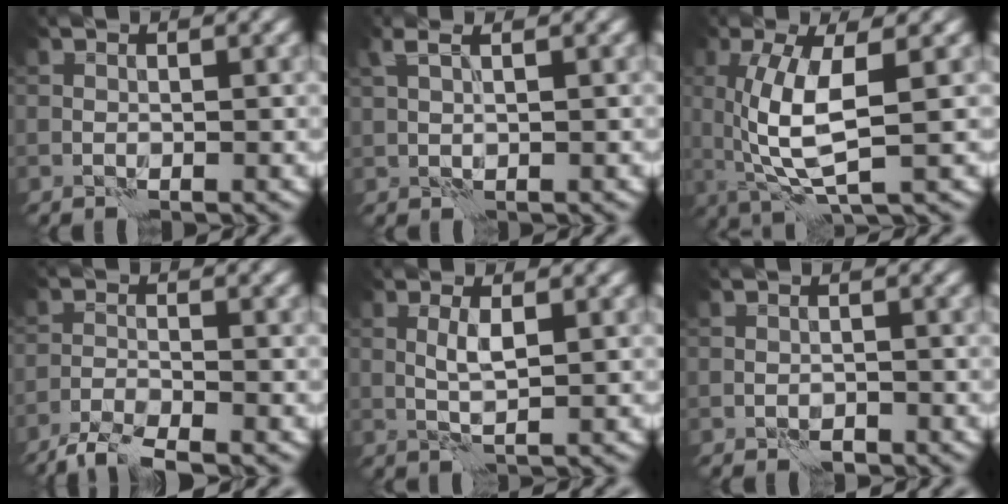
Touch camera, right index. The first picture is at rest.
{"total": 1.7, "force": [0.9, 0.4, 1.4], "torque": [-0.031, 0.006, 0.017]}
{"total": 6.3, "force": [0.5, 1.9, 6.0], "torque": [-0.124, -0.001, 0.016]}
{"total": 4.0, "force": [-3.4, 0.7, 2.0], "torque": [-0.037, -0.004, -0.071]}
{"total": 1.9, "force": [0.3, 0.4, 1.9], "torque": [-0.041, 0.006, 0.007]}
{"total": 1.0, "force": [-0.8, 0.5, 0.3], "torque": [-0.001, 0.003, -0.013]}